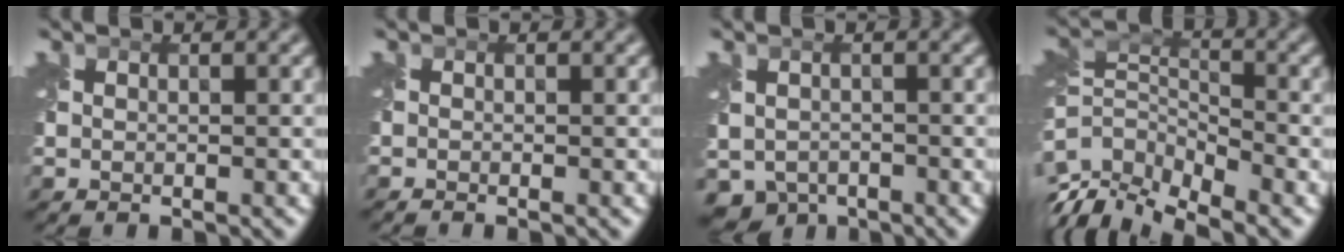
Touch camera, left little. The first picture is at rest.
{"total": 0.5, "force": [-0.5, -0.1, 0.1], "torque": [0.000, -0.009, -0.013]}
{"total": 4.0, "force": [-2.4, 2.8, 1.5], "torque": [-0.030, -0.021, -0.039]}
{"total": 8.8, "force": [-5.5, 4.4, 5.4], "torque": [-0.103, 0.001, -0.103]}